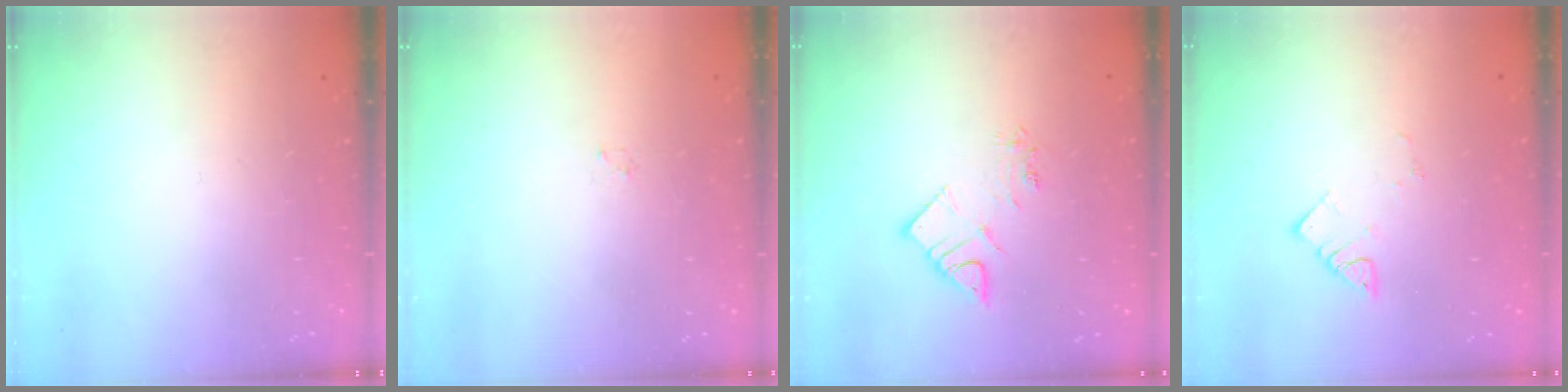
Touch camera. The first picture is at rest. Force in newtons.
{"total": 0.8, "press": 0.8, "slide": 0.2}
{"total": 7.1, "press": 7.1, "slide": 0.6}
{"total": 3.4, "press": 3.4, "slide": 0.3}